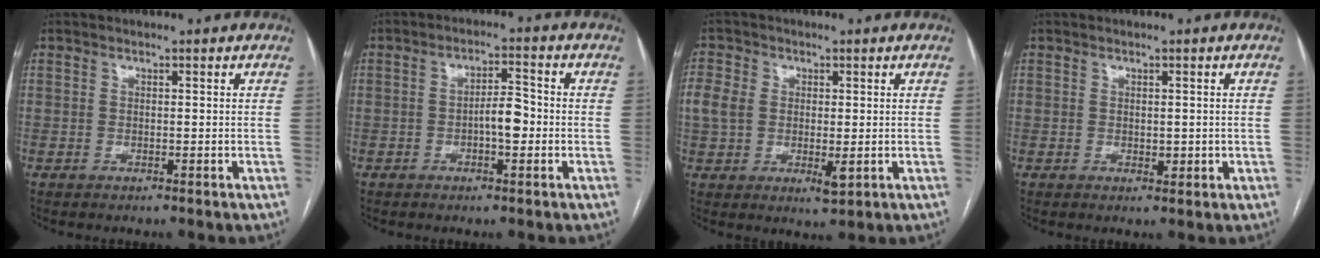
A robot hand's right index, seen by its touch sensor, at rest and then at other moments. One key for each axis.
{"total": 4.4, "fx": -1.0, "fy": 1.4, "fz": 4.1, "tx": -0.066, "ty": 0.010, "tz": -0.015}
{"total": 6.9, "fx": -0.1, "fy": 4.3, "fz": 5.3, "tx": -0.105, "ty": 0.000, "tz": 0.004}
{"total": 1.6, "fx": 0.0, "fy": 1.1, "fz": 1.2, "tx": -0.014, "ty": -0.002, "tz": 0.003}